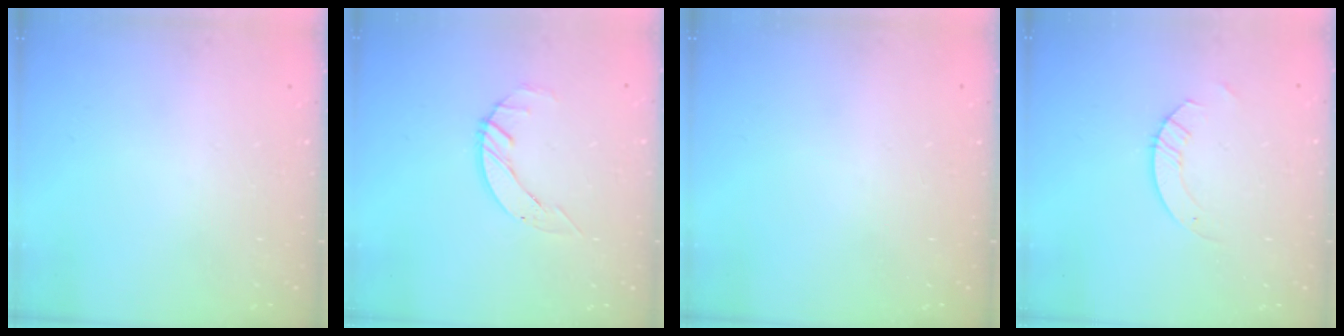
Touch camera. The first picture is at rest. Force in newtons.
{"total": 2.7, "press": 2.7, "slide": 0.3}
{"total": 0.0}
{"total": 3.2, "press": 3.2, "slide": 0.3}